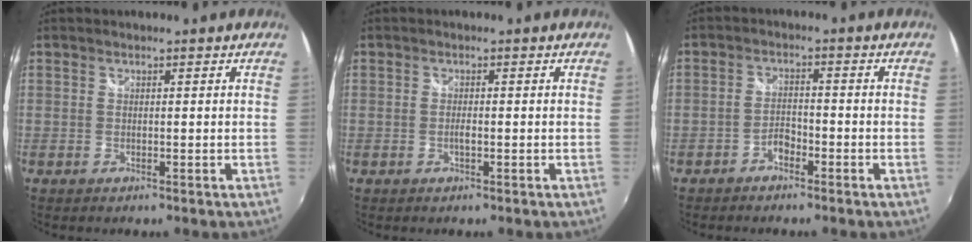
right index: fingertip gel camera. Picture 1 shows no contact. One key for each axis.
{"total": 1.1, "fx": -0.4, "fy": 0.3, "fz": 1.0, "tx": -0.020, "ty": -0.001, "tz": -0.007}
{"total": 2.9, "fx": -2.1, "fy": 1.3, "fz": 1.4, "tx": -0.033, "ty": 0.007, "tz": -0.038}